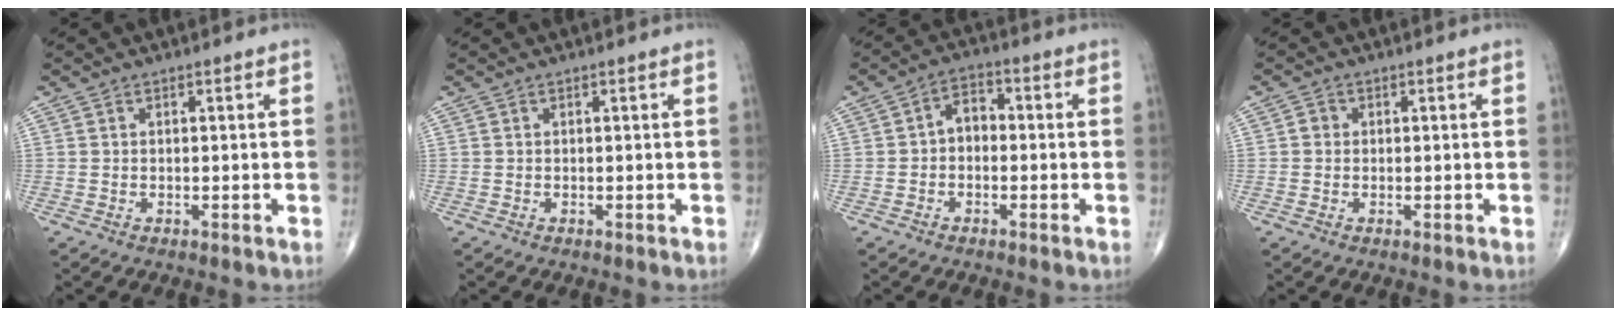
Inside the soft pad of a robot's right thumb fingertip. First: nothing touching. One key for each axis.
{"total": 0.0}
{"total": 4.6, "fx": -0.5, "fy": 3.4, "fz": 3.1, "tx": -0.035, "ty": 0.021, "tz": -0.022}
{"total": 1.4, "fx": 0.0, "fy": 1.3, "fz": 0.5, "tx": -0.002, "ty": 0.003, "tz": -0.003}